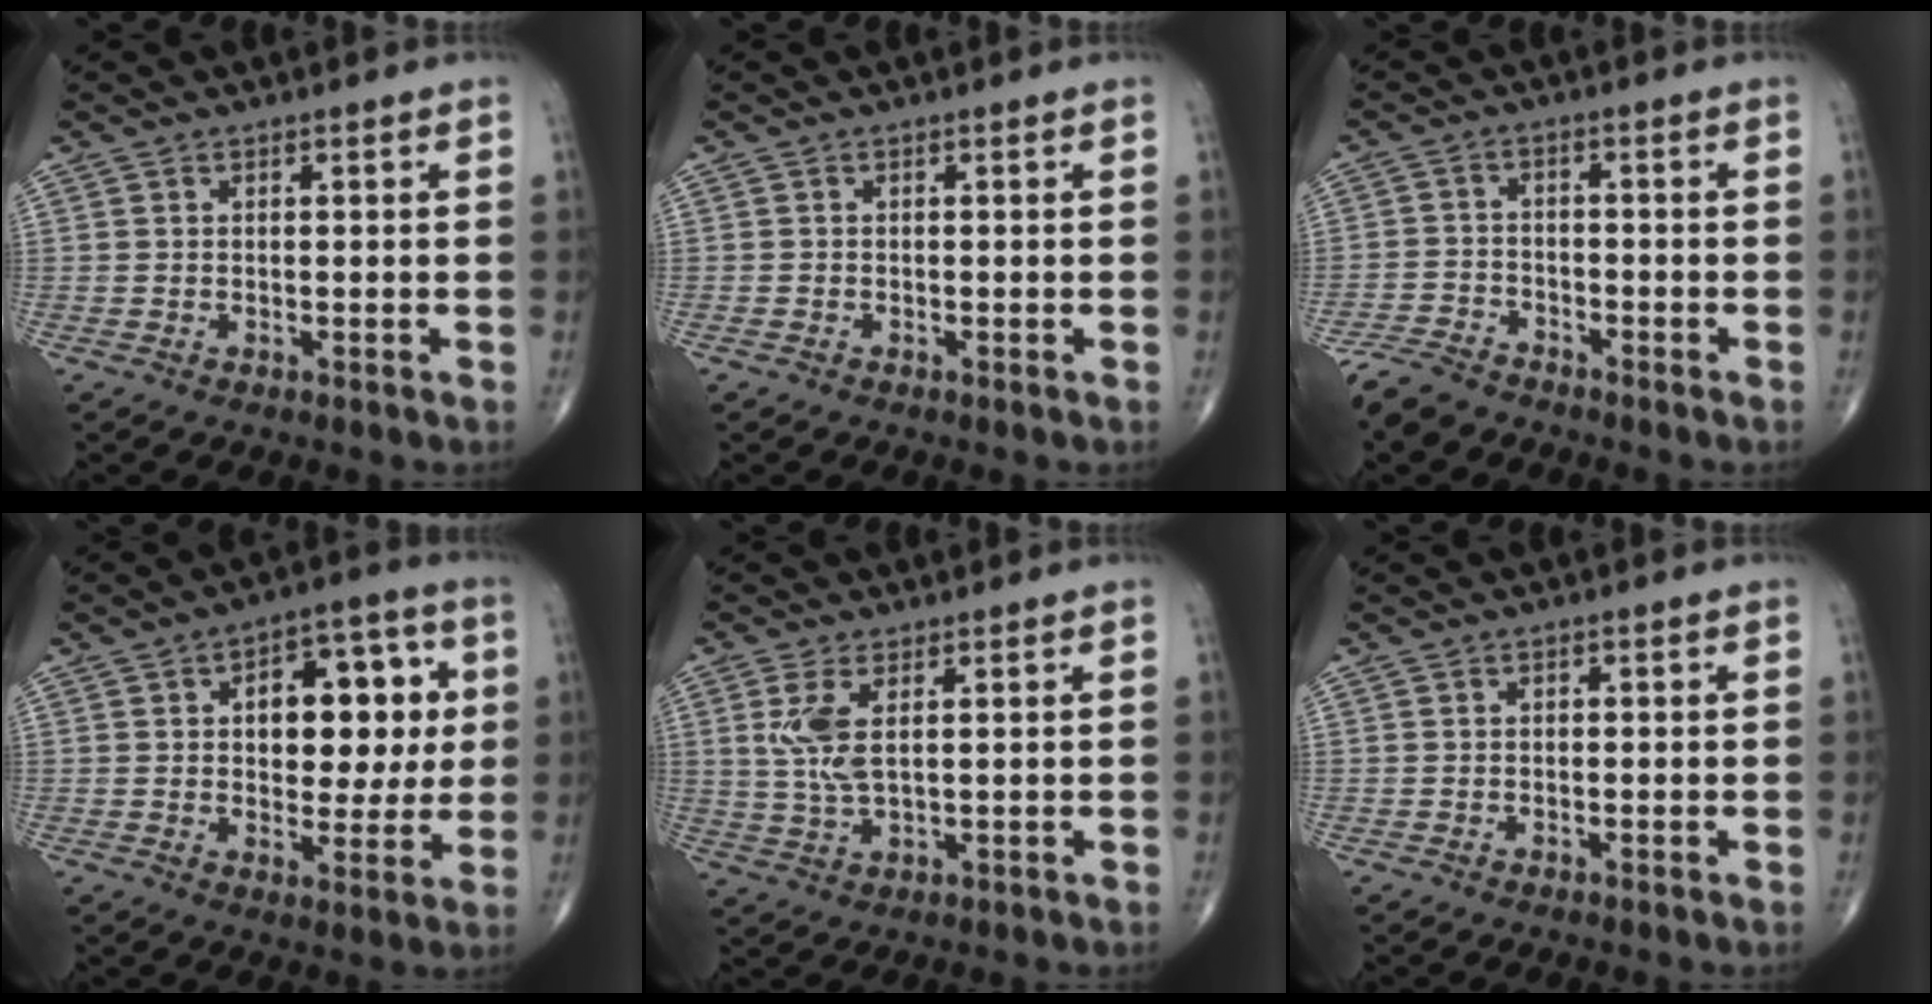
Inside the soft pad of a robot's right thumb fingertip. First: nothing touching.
{"total": 0.0}
{"total": 6.1, "force": [-5.4, 2.4, 1.6], "torque": [-0.038, 0.009, -0.106]}
{"total": 15.4, "force": [2.7, 8.9, 12.3], "torque": [-0.118, 0.011, 0.038]}
{"total": 6.1, "force": [1.6, 2.4, 5.3], "torque": [-0.125, -0.006, 0.040]}
{"total": 0.0}